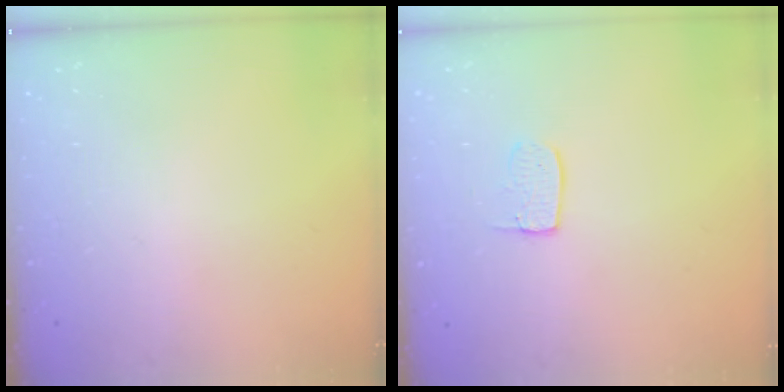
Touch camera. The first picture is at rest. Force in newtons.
{"total": 6.0, "press": 6.0, "slide": 0.4}